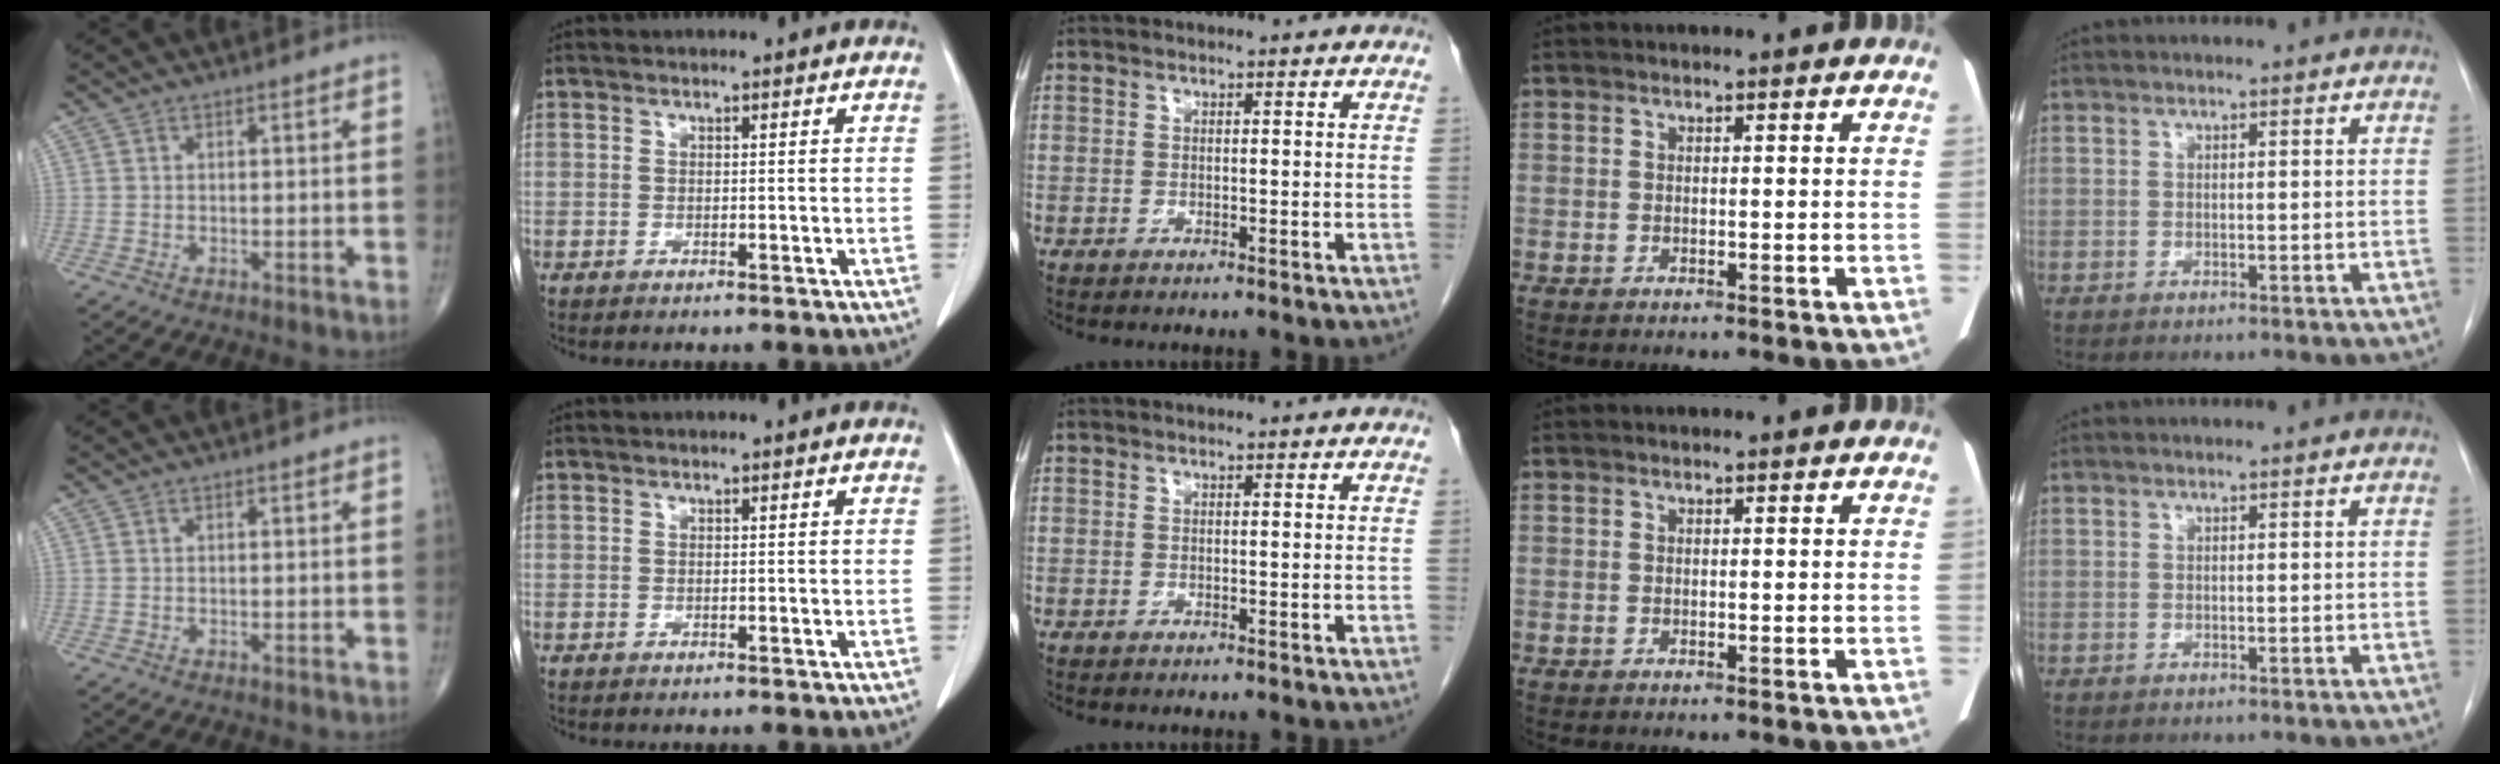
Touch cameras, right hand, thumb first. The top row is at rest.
{}